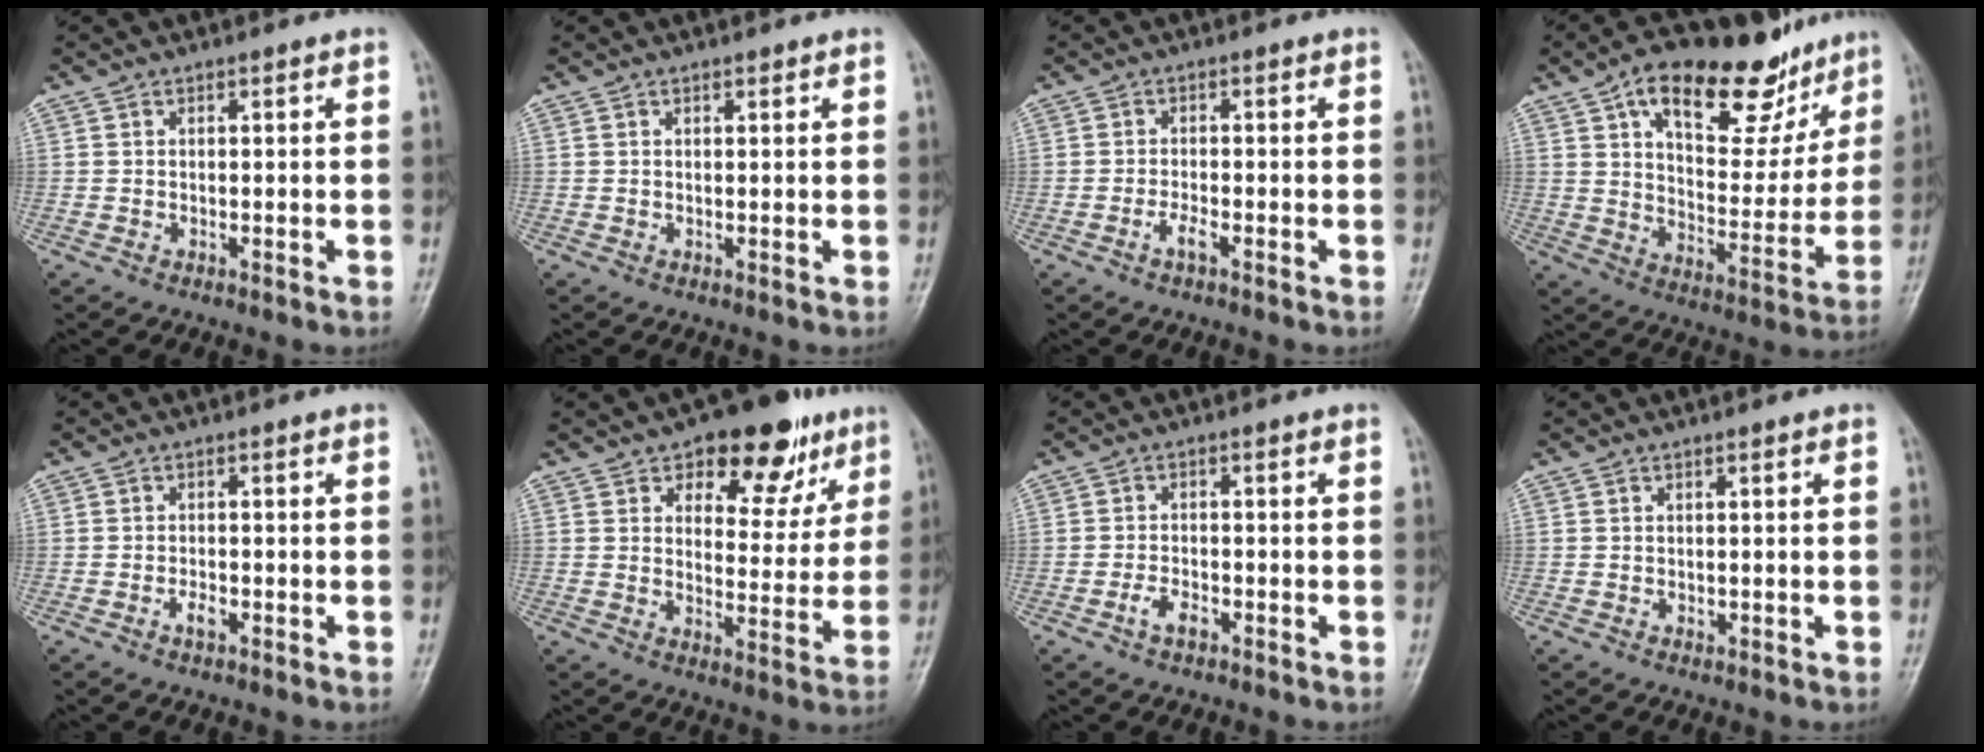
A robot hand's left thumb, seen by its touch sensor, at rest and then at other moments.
{"total": 0.6, "force": [0.4, 0.3, 0.2], "torque": [-0.003, -0.003, 0.006]}
{"total": 2.1, "force": [-1.2, 0.6, 1.6], "torque": [-0.034, 0.005, -0.025]}
{"total": 23.6, "force": [14.3, 11.0, 15.3], "torque": [-0.176, -0.034, 0.223]}
{"total": 1.9, "force": [-0.9, 1.0, 1.4], "torque": [-0.024, 0.004, -0.015]}
{"total": 14.7, "force": [8.8, 8.0, 8.7], "torque": [-0.055, -0.033, 0.123]}
{"total": 2.9, "force": [-1.5, 1.5, 2.0], "torque": [-0.037, 0.011, -0.028]}
{"total": 0.6, "force": [0.0, 0.5, 0.3], "torque": [-0.006, -0.001, 0.002]}